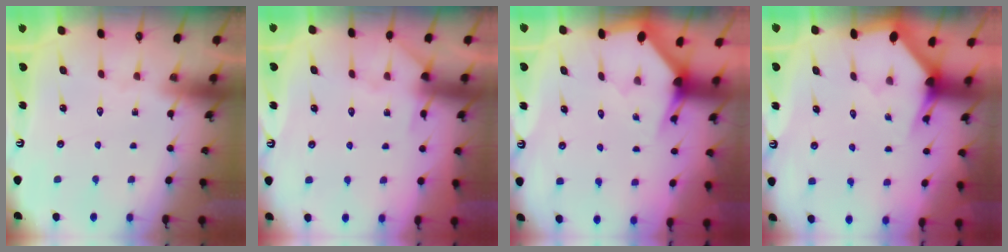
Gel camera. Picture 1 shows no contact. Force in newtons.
{"total": 6.2, "press": 6.1, "slide": 0.8}
{"total": 2.9, "press": 2.9, "slide": 0.1}
{"total": 2.9, "press": 2.9, "slide": 0.1}